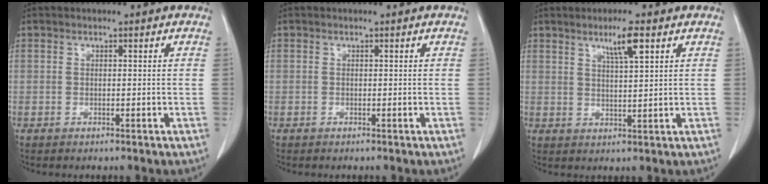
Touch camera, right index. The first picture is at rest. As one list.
[{"total": 0.0}, {"total": 4.5, "force": [2.5, 0.1, 3.7], "torque": [-0.064, -0.001, 0.045]}]